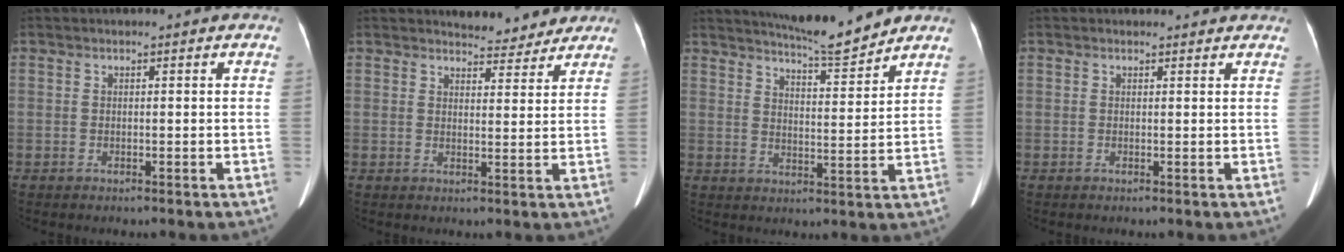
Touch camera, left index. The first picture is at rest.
{"total": 5.5, "force": [5.2, 1.6, 0.5], "torque": [-0.003, -0.001, 0.059]}
{"total": 9.5, "force": [8.8, 0.0, 3.5], "torque": [-0.059, -0.008, 0.133]}
{"total": 2.1, "force": [1.9, 0.9, 0.0], "torque": [-0.003, 0.008, 0.013]}